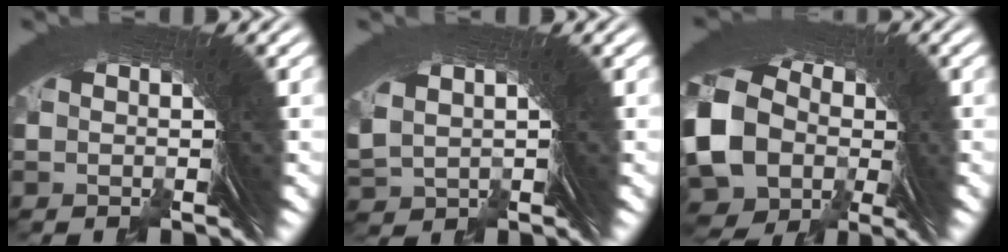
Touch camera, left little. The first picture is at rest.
{"total": 1.4, "force": [0.6, 1.1, 0.7], "torque": [-0.021, -0.013, 0.028]}
{"total": 11.8, "force": [-1.8, 9.5, 6.8], "torque": [-0.169, -0.054, -0.008]}